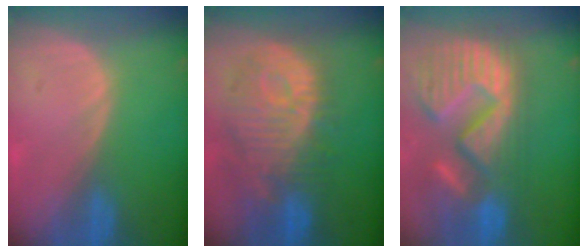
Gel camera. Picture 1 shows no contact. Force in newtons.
{"total": 12.4, "press": 11.2, "slide": 5.4}
{"total": 15.2, "press": 12.6, "slide": 8.4}